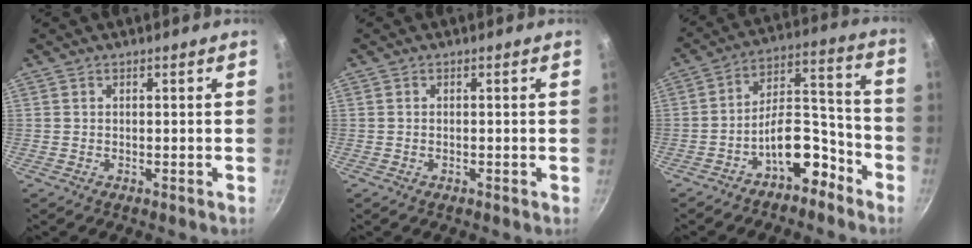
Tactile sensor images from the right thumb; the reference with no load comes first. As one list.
[{"total": 0.0}, {"total": 10.9, "force": [-6.5, 5.3, 6.9], "torque": [-0.100, 0.087, -0.114]}]